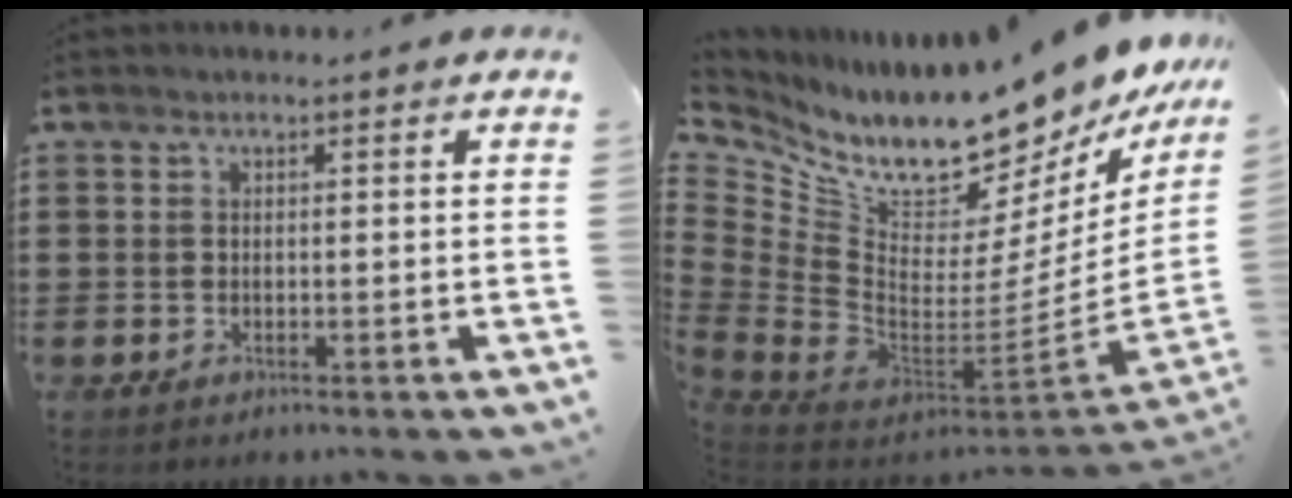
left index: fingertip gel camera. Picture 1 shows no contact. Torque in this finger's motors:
{"motor_torque": [2.14, 0.00, 1.05, 0.12]}